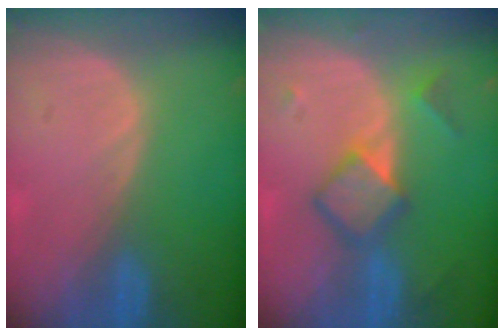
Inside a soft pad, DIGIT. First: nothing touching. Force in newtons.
{"total": 5.8, "press": 5.8, "slide": 0.1}